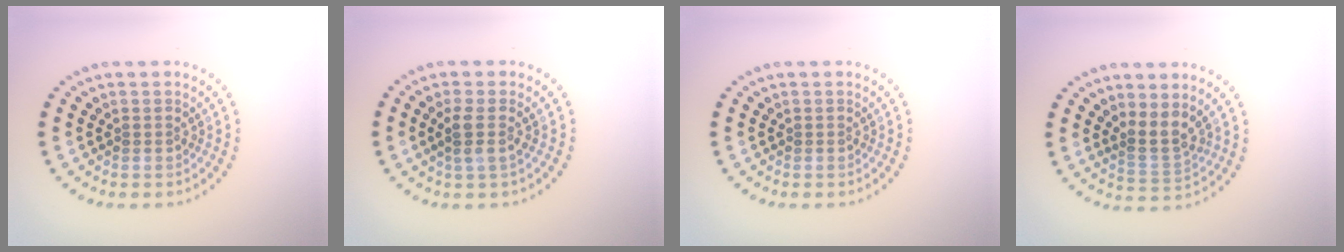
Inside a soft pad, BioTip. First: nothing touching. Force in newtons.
{"total": 1.9, "press": 1.6, "slide": 1.0}
{"total": 0.0}
{"total": 2.6, "press": 2.0, "slide": 1.6}